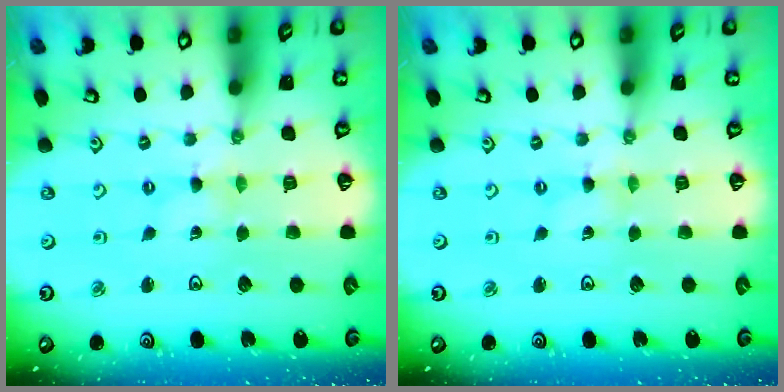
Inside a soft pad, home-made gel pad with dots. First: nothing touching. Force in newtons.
{"total": 0.0}